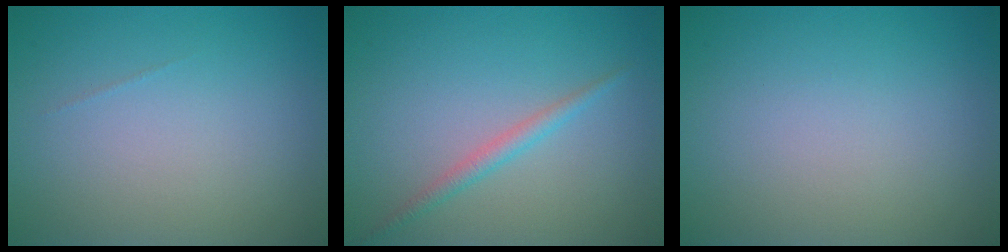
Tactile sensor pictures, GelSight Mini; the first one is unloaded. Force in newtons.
{"total": 1.5, "press": 1.5, "slide": 0.1}
{"total": 0.0}